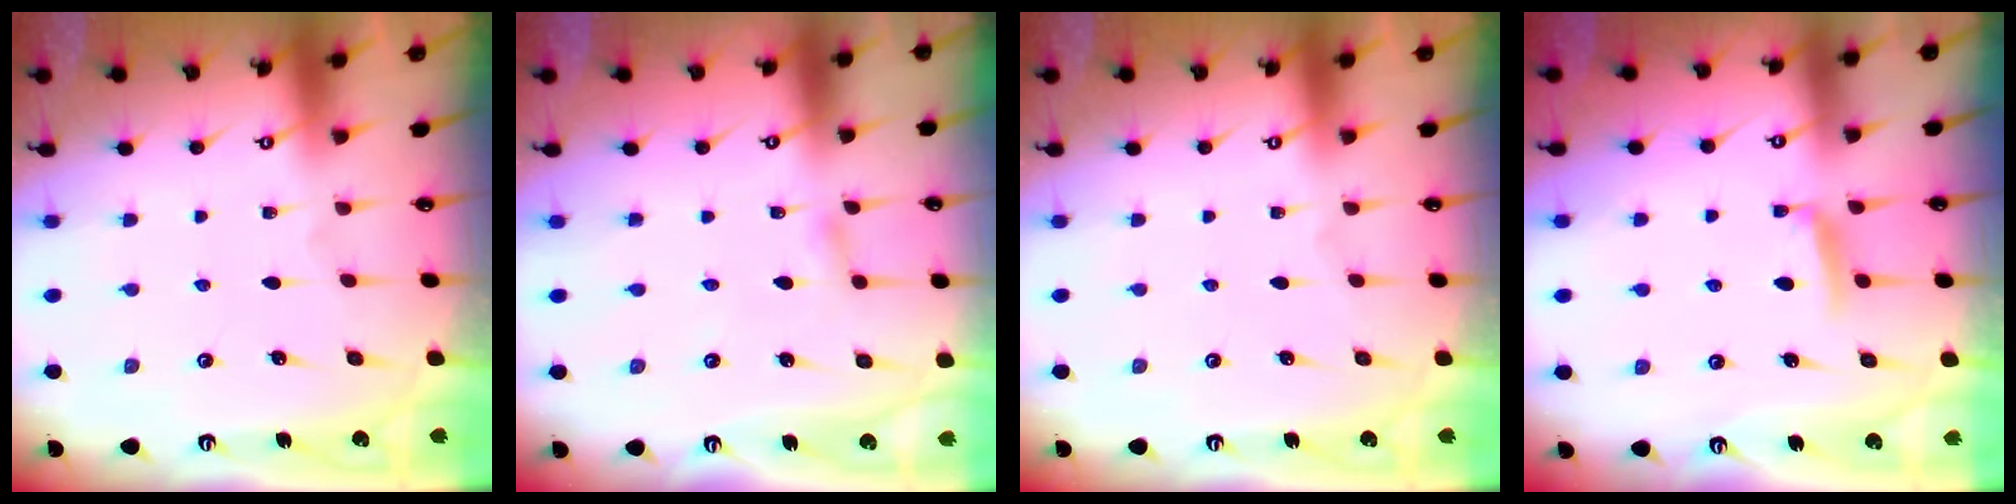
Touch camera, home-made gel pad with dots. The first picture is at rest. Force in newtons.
{"total": 2.3, "press": 2.2, "slide": 0.2}
{"total": 0.0}
{"total": 5.7, "press": 5.6, "slide": 0.6}